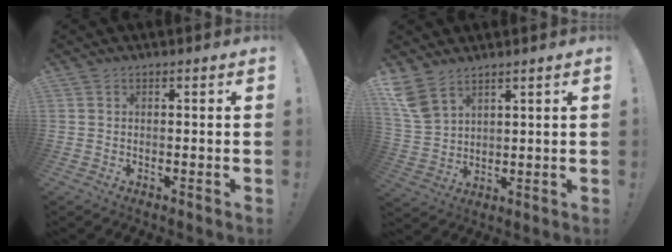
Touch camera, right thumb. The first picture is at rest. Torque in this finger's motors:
{"motor_torque": [-0.01, 0.15, 0.24, 0.39, 0.01]}